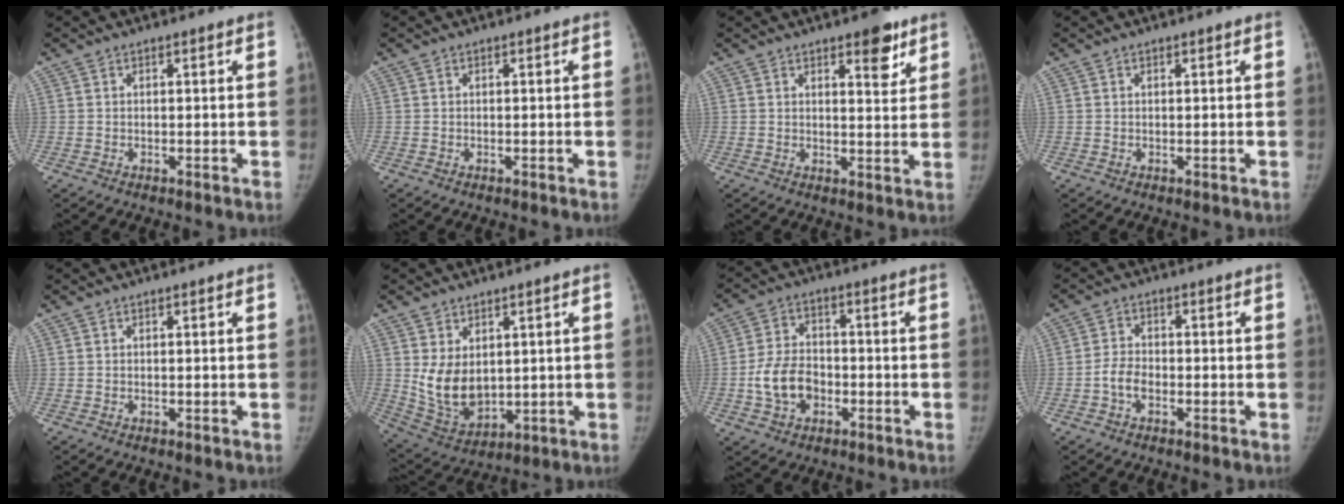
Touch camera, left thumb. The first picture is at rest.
{"total": 0.0}
{"total": 5.8, "force": [3.6, 2.2, 4.0], "torque": [-0.034, -0.021, 0.046]}
{"total": 0.0}
{"total": 0.0}
{"total": 9.9, "force": [1.9, 6.6, 7.0], "torque": [-0.107, -0.022, 0.062]}
{"total": 9.0, "force": [-2.4, 6.5, 5.7], "torque": [-0.094, 0.021, -0.046]}
{"total": 3.7, "force": [-1.4, 2.3, 2.5], "torque": [-0.048, 0.016, -0.031]}